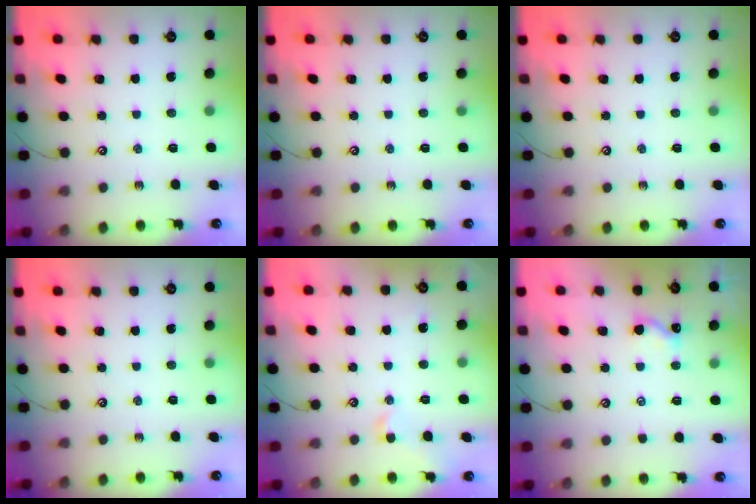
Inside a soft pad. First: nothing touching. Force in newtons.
{"total": 0.0}
{"total": 0.0}
{"total": 0.0}
{"total": 0.5, "press": 0.5, "slide": 0.3}
{"total": 1.9, "press": 1.9, "slide": 0.3}